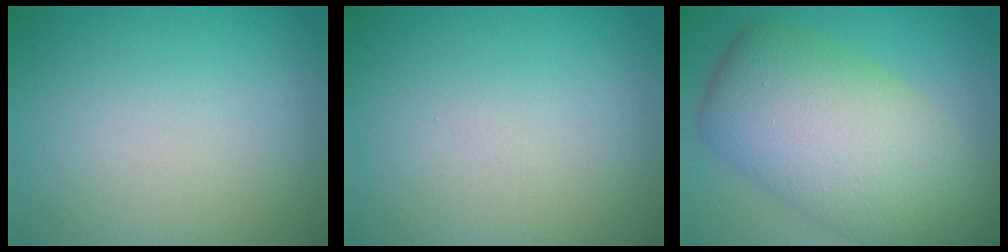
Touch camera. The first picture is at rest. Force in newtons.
{"total": 0.0}
{"total": 11.1, "press": 11.1, "slide": 0.5}